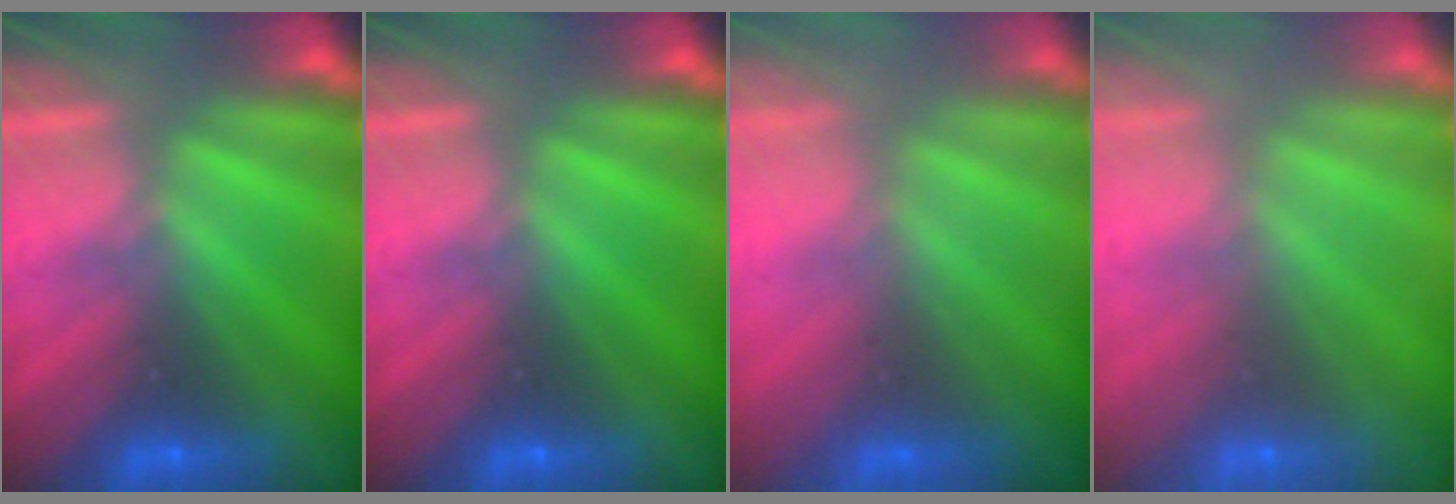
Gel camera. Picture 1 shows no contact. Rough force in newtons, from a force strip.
{"total": 0.0}
{"total": 2.8}
{"total": 7.8}